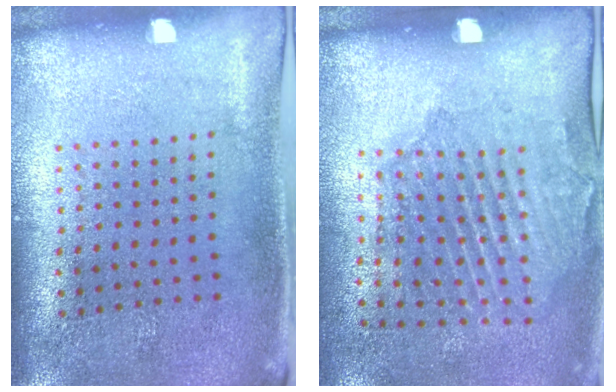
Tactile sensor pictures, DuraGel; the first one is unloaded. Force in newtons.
{"total": 1.8, "press": 1.3, "slide": 1.2}